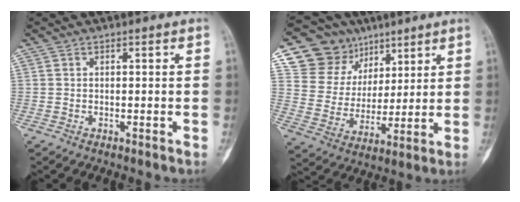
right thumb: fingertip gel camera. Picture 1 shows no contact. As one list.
[{"total": 15.0, "force": [8.7, 11.8, 3.1], "torque": [-0.014, -0.027, 0.167]}]